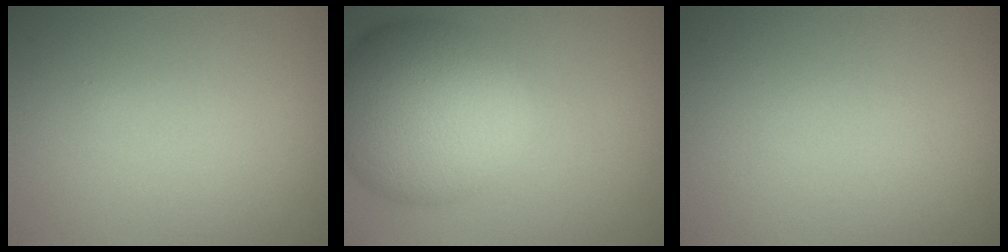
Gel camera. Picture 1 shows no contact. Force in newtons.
{"total": 11.3, "press": 11.3, "slide": 0.3}
{"total": 0.0}